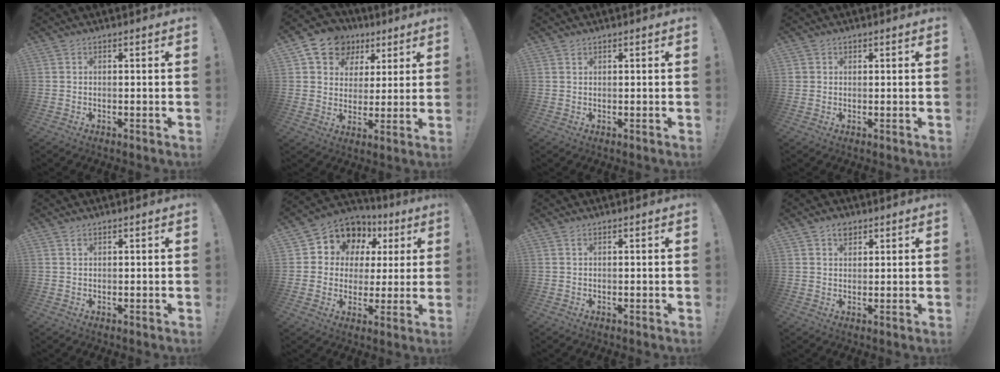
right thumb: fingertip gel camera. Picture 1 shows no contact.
{"total": 12.2, "force": [6.3, 9.4, 4.4], "torque": [-0.062, -0.038, 0.121]}
{"total": 0.7, "force": [0.5, 0.3, 0.3], "torque": [-0.002, -0.003, 0.009]}
{"total": 1.4, "force": [0.7, 1.2, 0.2], "torque": [-0.004, 0.001, 0.014]}
{"total": 0.9, "force": [0.6, 0.5, 0.4], "torque": [-0.005, -0.002, 0.010]}
{"total": 10.0, "force": [5.1, 7.9, 3.4], "torque": [-0.053, -0.039, 0.099]}
{"total": 0.5, "force": [0.2, 0.1, 0.5], "torque": [-0.013, 0.002, 0.004]}
{"total": 3.6, "force": [2.3, 2.4, 1.4], "torque": [-0.004, -0.012, 0.038]}